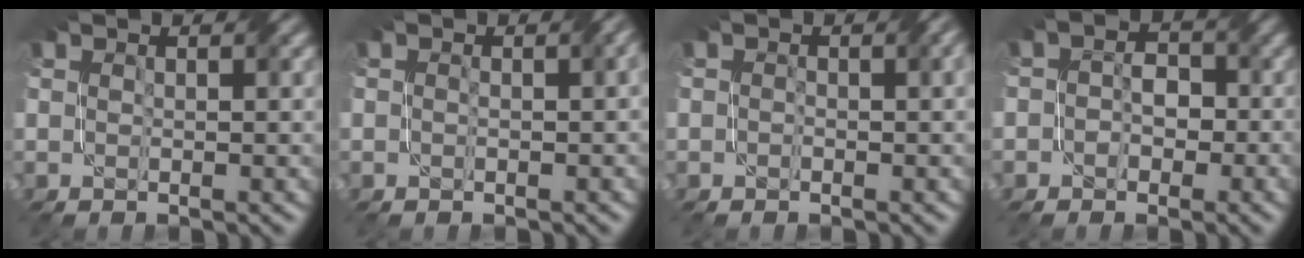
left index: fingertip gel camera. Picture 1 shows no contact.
{"total": 1.8, "force": [-0.5, 0.6, 1.6], "torque": [-0.018, -0.005, -0.003]}
{"total": 2.0, "force": [-0.4, 1.0, 1.7], "torque": [-0.019, -0.004, -0.005]}
{"total": 3.1, "force": [-1.1, 2.4, 1.6], "torque": [-0.004, 0.003, -0.024]}